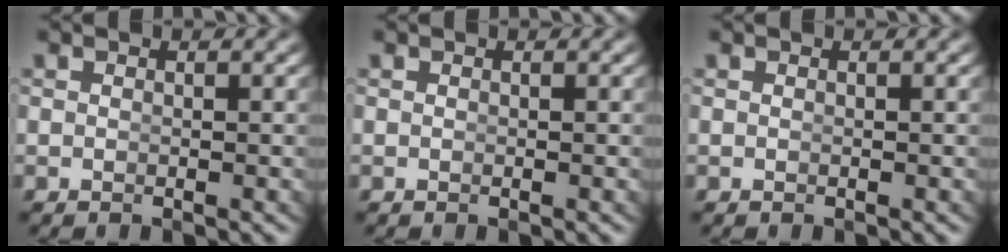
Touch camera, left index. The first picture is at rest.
{"total": 0.0}
{"total": 0.0}